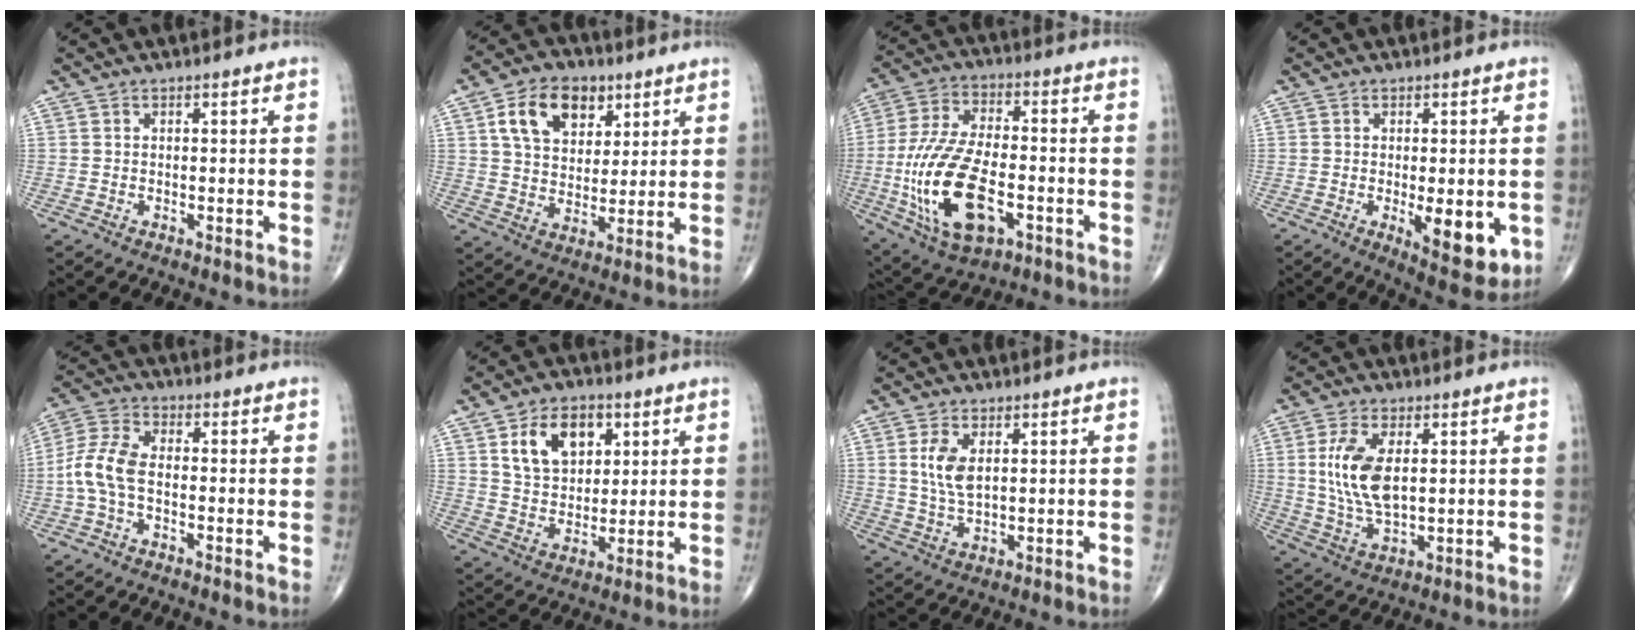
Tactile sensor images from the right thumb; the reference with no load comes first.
{"total": 12.8, "force": [5.4, 8.7, 7.7], "torque": [-0.100, -0.013, 0.096]}
{"total": 19.8, "force": [-5.2, 9.9, 16.3], "torque": [-0.328, 0.014, -0.084]}
{"total": 9.7, "force": [-2.2, 3.8, 8.7], "torque": [-0.104, -0.020, -0.023]}
{"total": 7.6, "force": [-1.4, 4.0, 6.3], "torque": [-0.143, 0.023, -0.038]}
{"total": 12.0, "force": [4.8, 8.1, 7.5], "torque": [-0.090, -0.017, 0.089]}
{"total": 5.7, "force": [1.5, 2.8, 4.8], "torque": [-0.095, -0.009, 0.035]}
{"total": 11.8, "force": [2.0, 5.9, 10.0], "torque": [-0.199, -0.013, 0.046]}